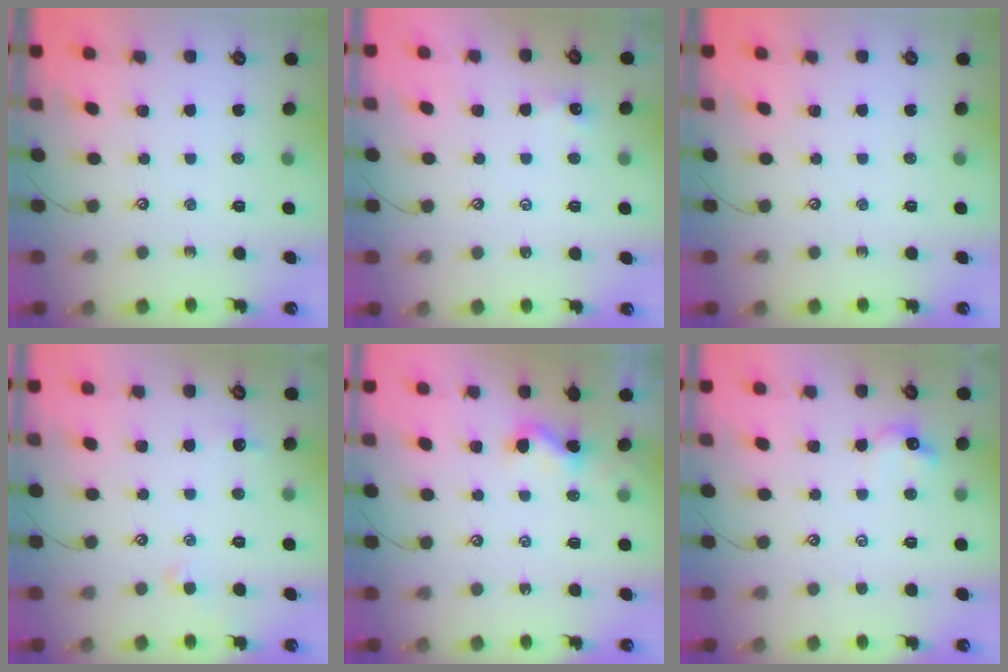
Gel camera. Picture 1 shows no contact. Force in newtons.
{"total": 0.9, "press": 0.8, "slide": 0.3}
{"total": 0.0}
{"total": 0.9, "press": 0.7, "slide": 0.5}
{"total": 2.1, "press": 2.1, "slide": 0.3}
{"total": 2.1, "press": 2.0, "slide": 0.7}